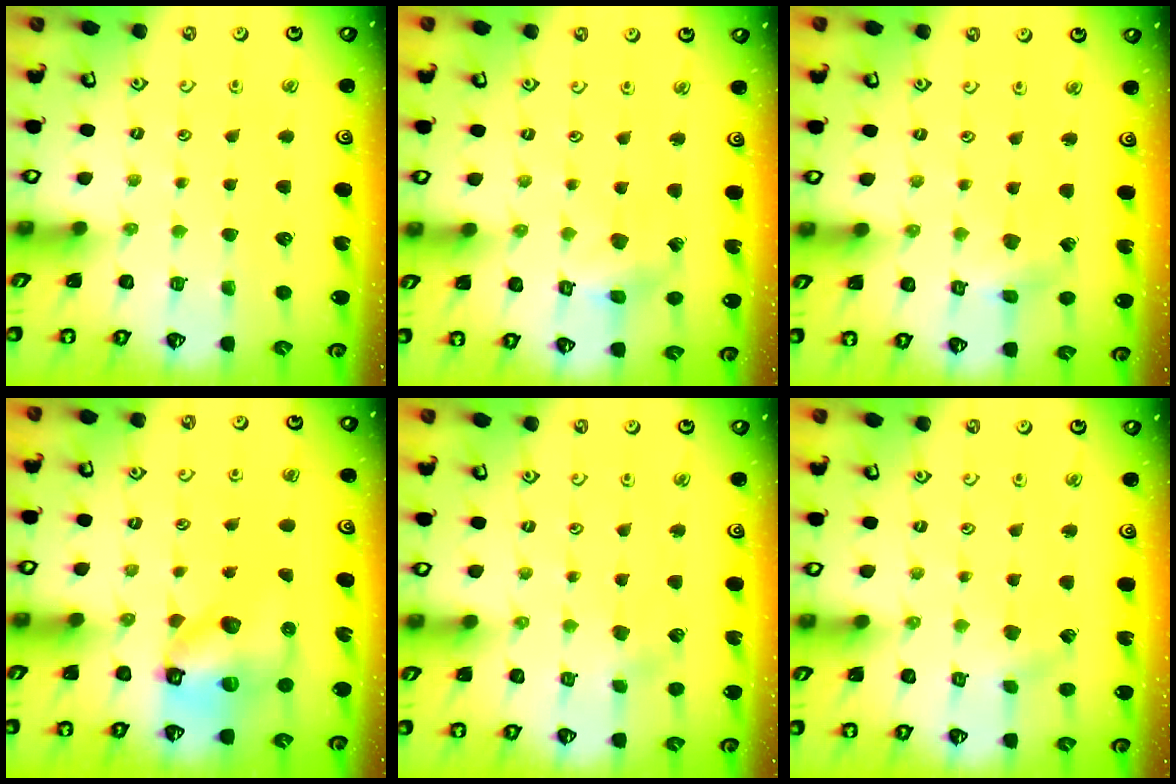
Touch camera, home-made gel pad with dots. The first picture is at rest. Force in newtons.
{"total": 3.4, "press": 3.4, "slide": 0.5}
{"total": 3.0, "press": 3.0, "slide": 0.4}
{"total": 12.0, "press": 11.9, "slide": 1.8}
{"total": 2.4, "press": 2.3, "slide": 0.4}
{"total": 2.5, "press": 2.4, "slide": 0.8}